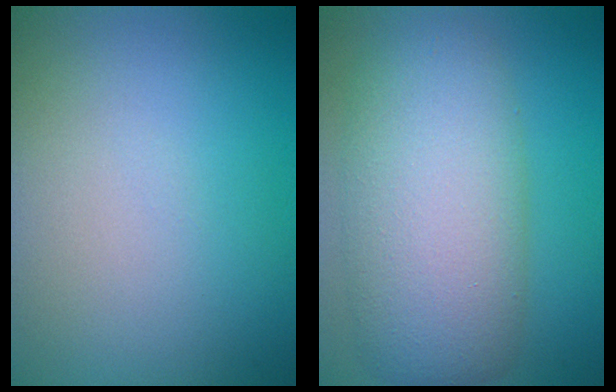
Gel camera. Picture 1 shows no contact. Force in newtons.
{"total": 8.9, "press": 8.9, "slide": 0.7}